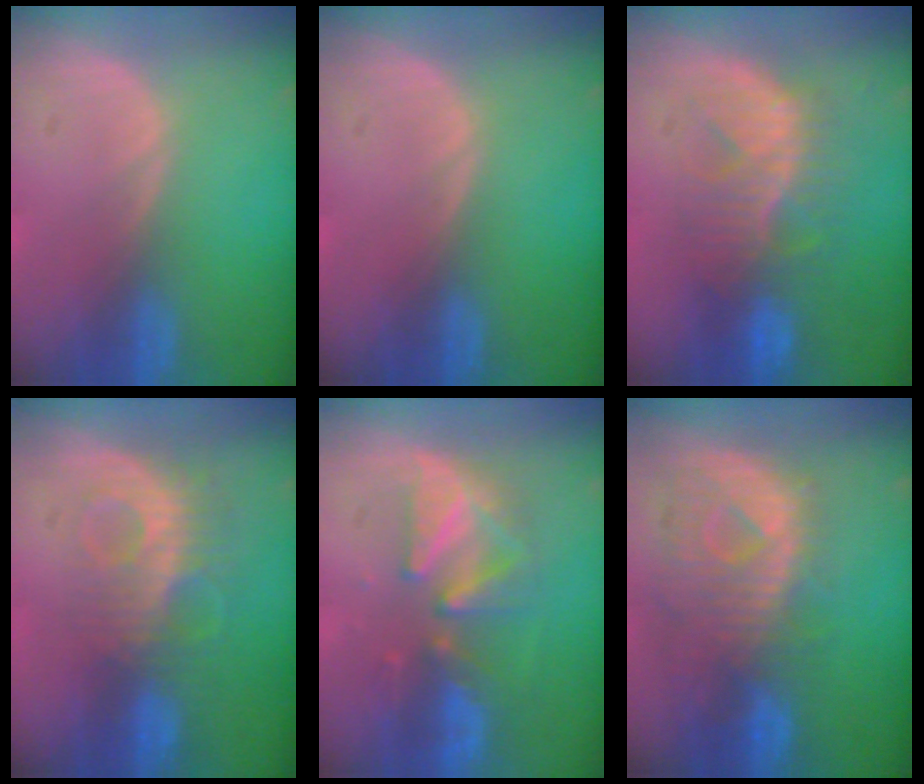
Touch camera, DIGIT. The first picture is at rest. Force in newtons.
{"total": 0.0}
{"total": 9.6, "press": 9.0, "slide": 3.3}
{"total": 9.2, "press": 8.1, "slide": 4.5}
{"total": 8.5, "press": 8.0, "slide": 2.6}
{"total": 10.9, "press": 9.7, "slide": 5.0}